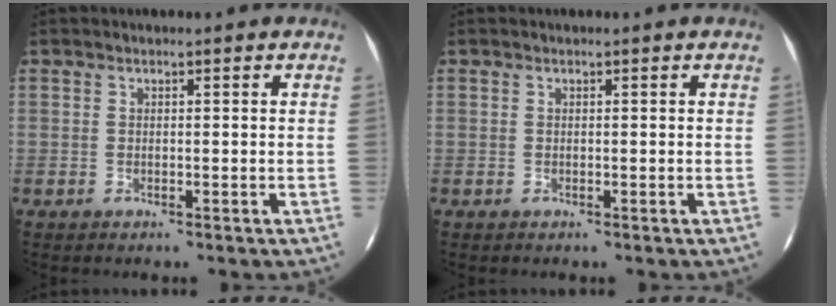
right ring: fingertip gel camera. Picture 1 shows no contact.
{"total": 0.0}